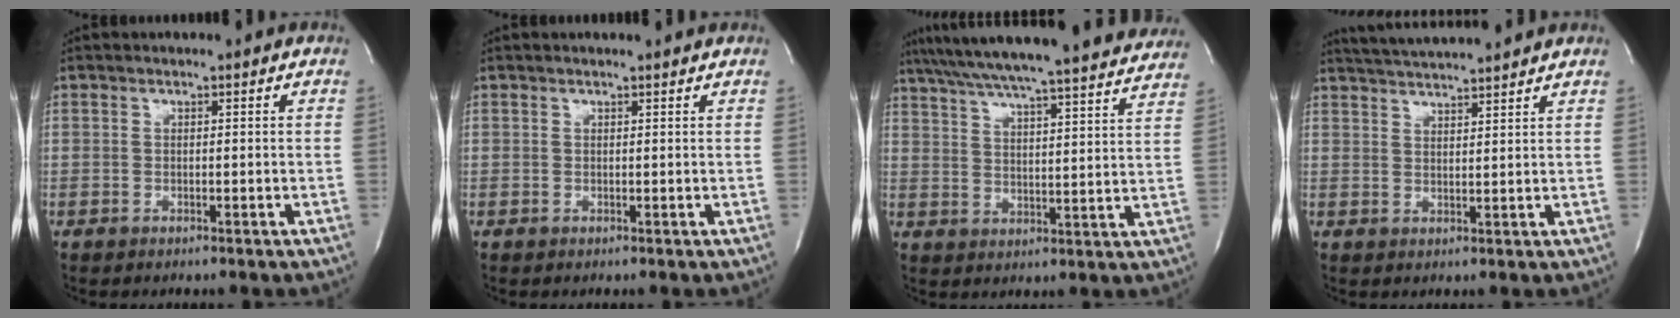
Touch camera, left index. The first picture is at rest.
{"total": 0.6, "force": [0.5, -0.3, 0.0], "torque": [-0.007, -0.014, -0.001]}
{"total": 30.1, "force": [27.3, 1.8, 12.4], "torque": [-0.210, -0.028, 0.354]}
{"total": 8.4, "force": [7.9, -0.6, 3.1], "torque": [-0.060, 0.012, 0.119]}